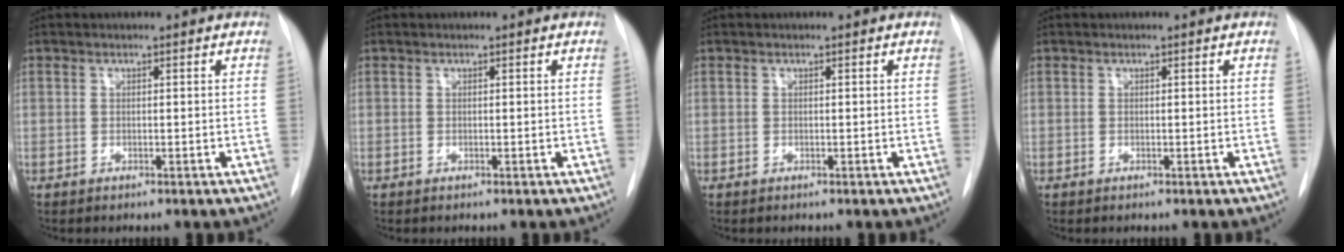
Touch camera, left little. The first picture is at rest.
{"total": 0.0}
{"total": 0.0}
{"total": 0.0}